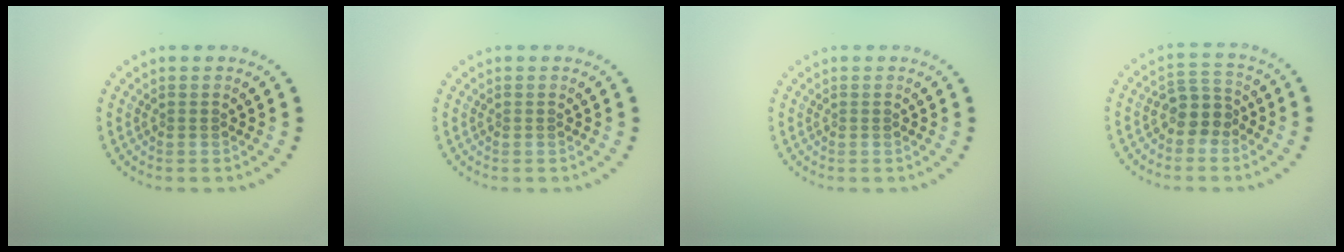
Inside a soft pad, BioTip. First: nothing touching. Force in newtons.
{"total": 0.0}
{"total": 0.0}
{"total": 2.9, "press": 2.5, "slide": 1.4}